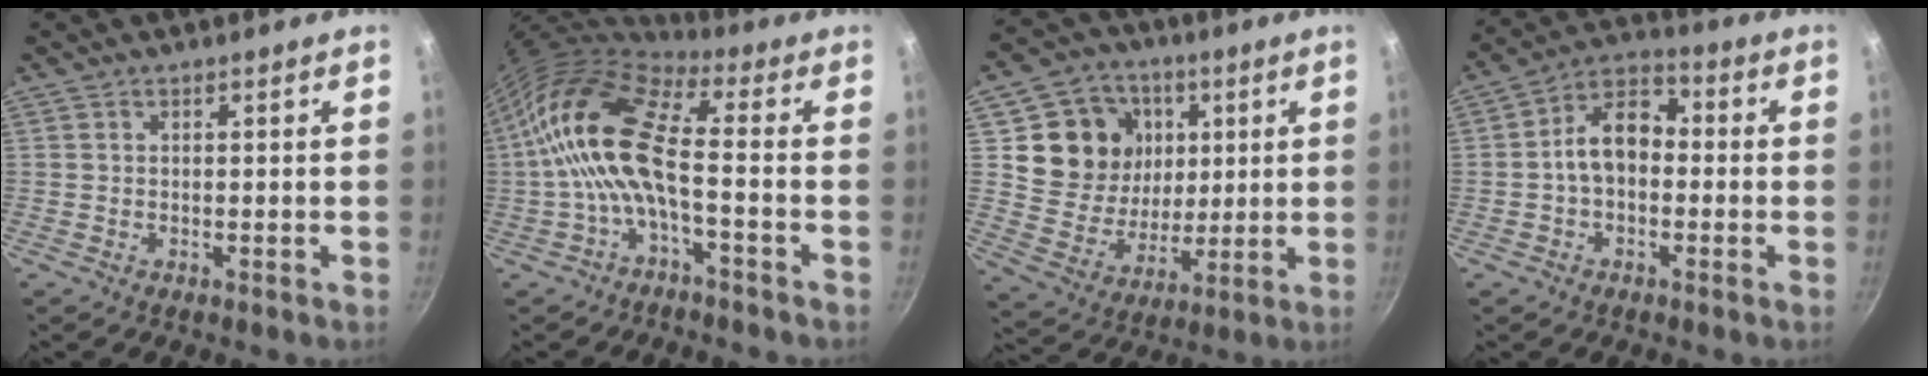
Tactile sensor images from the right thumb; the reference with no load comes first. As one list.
[{"total": 14.3, "force": [-1.8, 5.4, 13.1], "torque": [-0.264, 0.035, -0.046]}, {"total": 15.5, "force": [4.5, 13.5, 6.3], "torque": [-0.081, -0.014, 0.086]}, {"total": 9.5, "force": [-0.7, 6.5, 6.9], "torque": [-0.087, 0.038, -0.030]}]